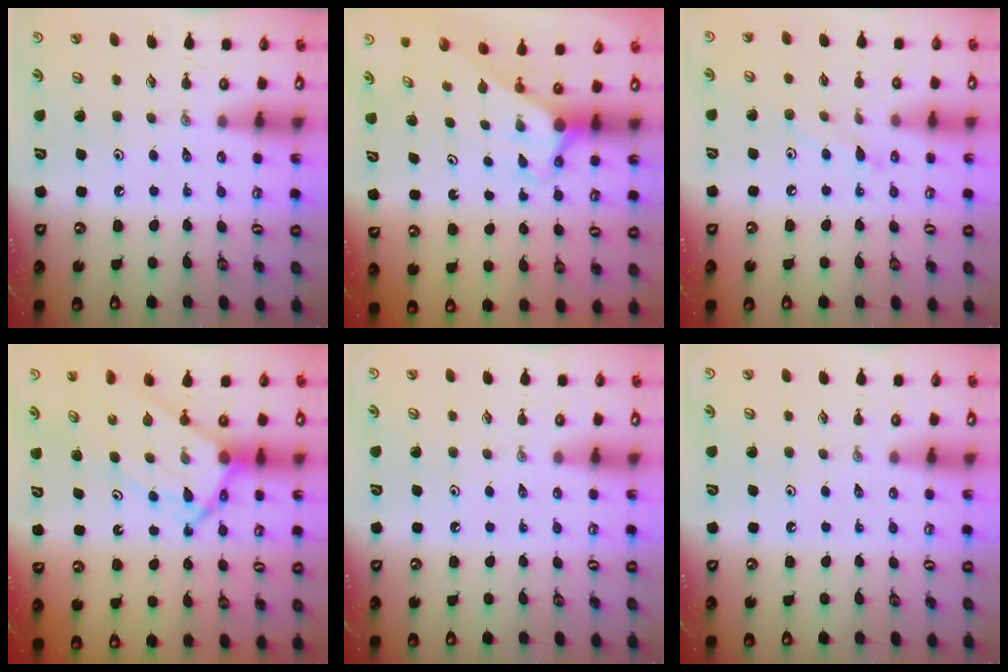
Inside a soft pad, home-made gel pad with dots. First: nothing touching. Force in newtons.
{"total": 2.7, "press": 2.7, "slide": 0.0}
{"total": 6.7, "press": 6.7, "slide": 0.4}
{"total": 9.5, "press": 9.5, "slide": 0.8}
{"total": 0.0}
{"total": 0.0}